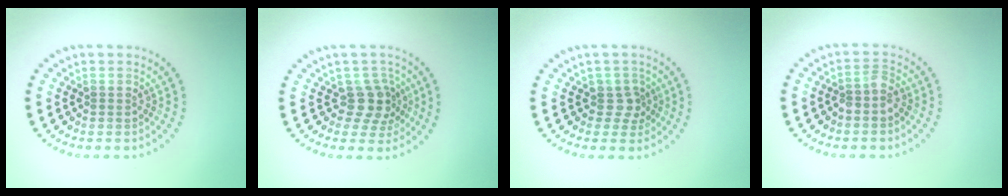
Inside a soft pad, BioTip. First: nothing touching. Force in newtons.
{"total": 2.7, "press": 2.0, "slide": 1.8}
{"total": 1.8, "press": 1.4, "slide": 1.2}
{"total": 1.6, "press": 1.2, "slide": 1.0}